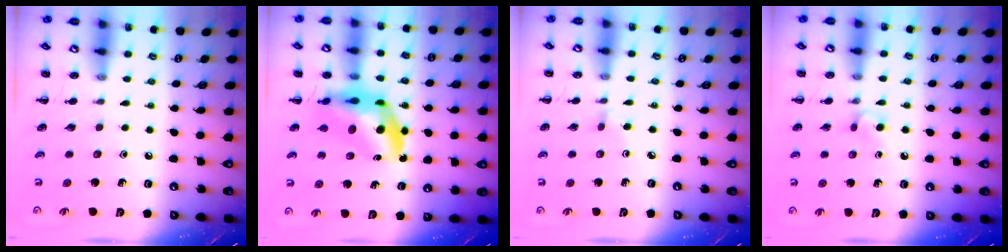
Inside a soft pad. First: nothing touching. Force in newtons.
{"total": 9.9, "press": 9.2, "slide": 3.6}
{"total": 2.0, "press": 1.8, "slide": 0.8}
{"total": 2.4, "press": 2.1, "slide": 1.1}